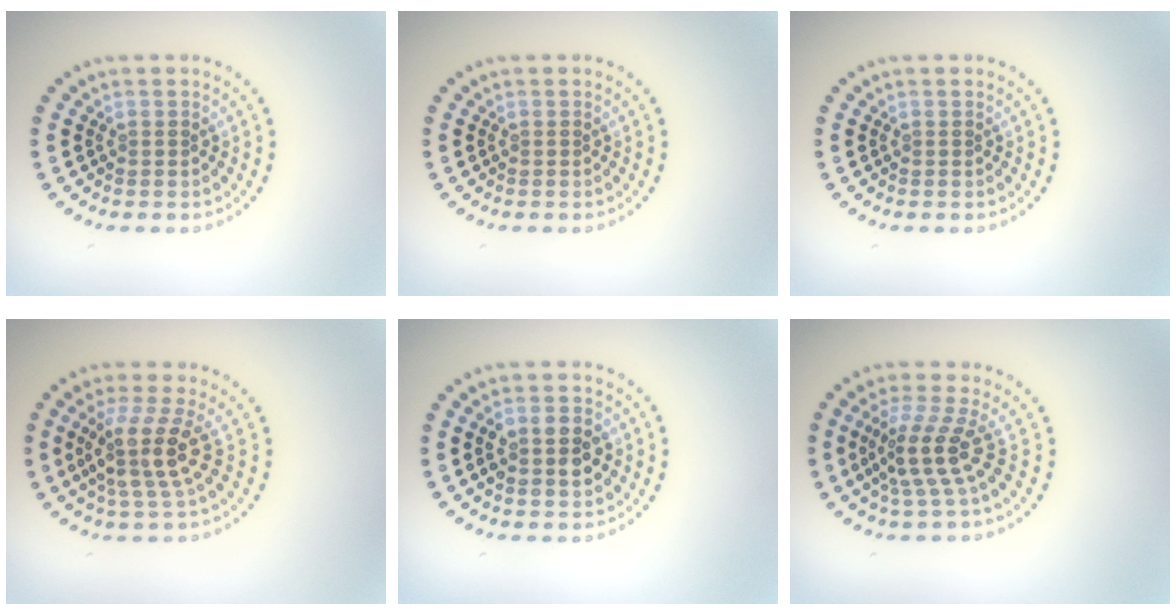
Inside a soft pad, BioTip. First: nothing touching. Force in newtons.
{"total": 0.0}
{"total": 0.0}
{"total": 4.3, "press": 3.3, "slide": 2.7}
{"total": 3.8, "press": 3.8, "slide": 0.2}
{"total": 3.7, "press": 2.6, "slide": 2.6}